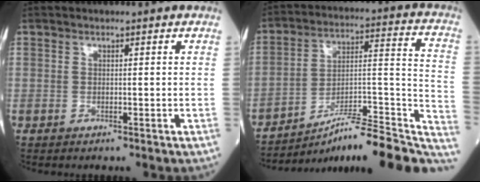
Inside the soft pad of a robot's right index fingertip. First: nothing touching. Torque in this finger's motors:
{"motor_torque": [0.26, -0.17, 0.14, 0.07]}